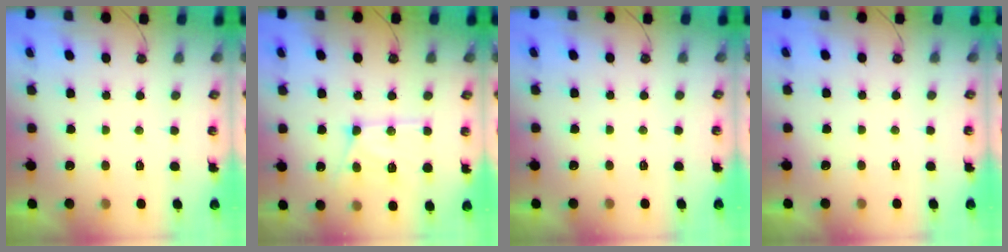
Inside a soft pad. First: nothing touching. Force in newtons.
{"total": 14.9, "press": 14.8, "slide": 1.6}
{"total": 0.0}
{"total": 0.0}